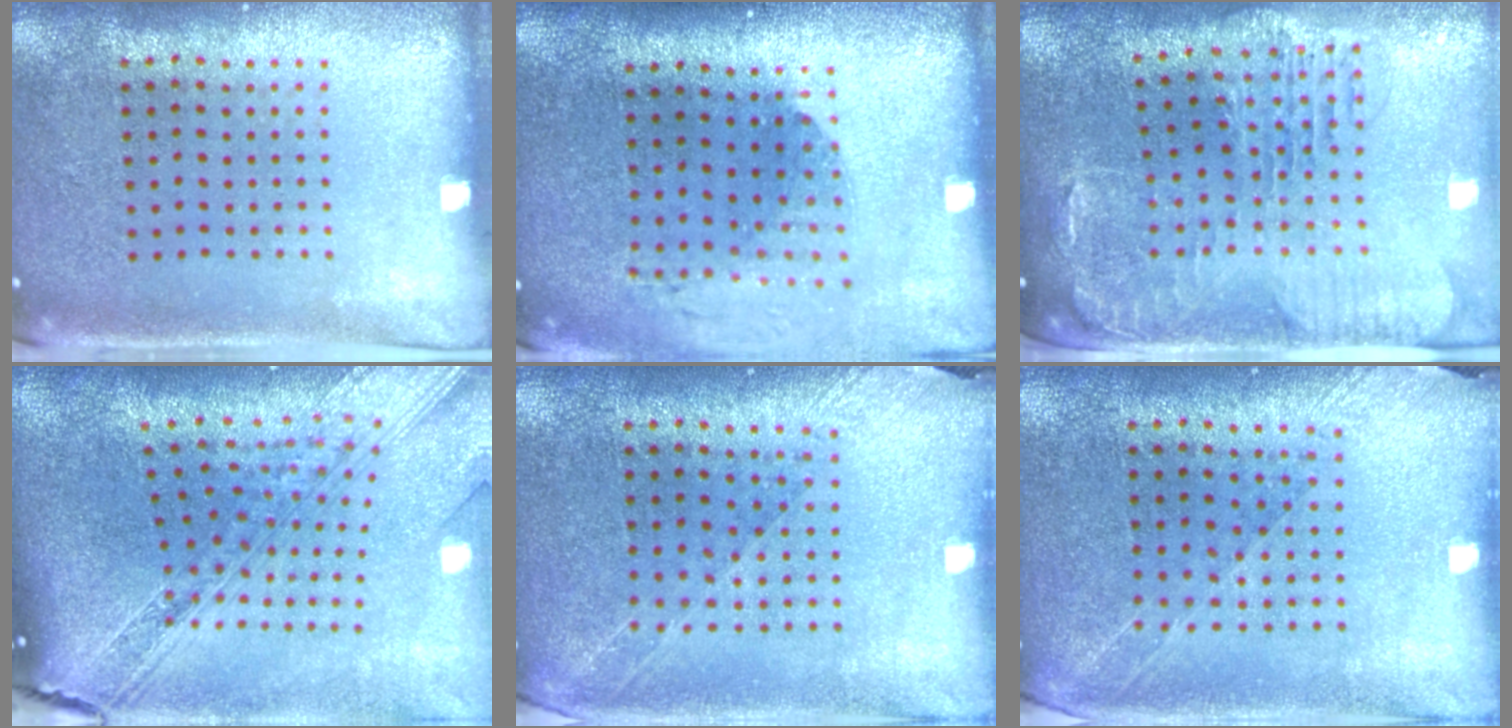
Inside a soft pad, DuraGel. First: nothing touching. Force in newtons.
{"total": 1.5, "press": 1.4, "slide": 0.6}
{"total": 1.7, "press": 1.6, "slide": 0.6}
{"total": 4.0, "press": 2.9, "slide": 2.7}
{"total": 1.3, "press": 1.2, "slide": 0.5}
{"total": 1.3, "press": 1.2, "slide": 0.6}